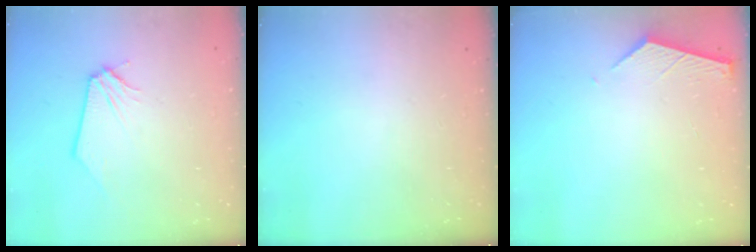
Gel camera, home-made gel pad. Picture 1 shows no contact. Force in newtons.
{"total": 0.0}
{"total": 2.4, "press": 2.4, "slide": 0.3}